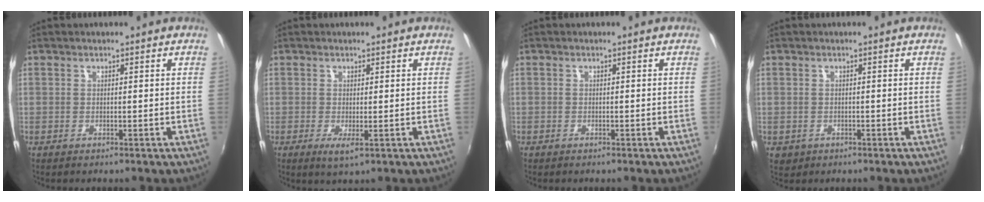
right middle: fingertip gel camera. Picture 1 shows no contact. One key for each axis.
{"total": 2.4, "fx": -0.4, "fy": 0.4, "fz": 2.3, "tx": -0.043, "ty": -0.009, "tz": -0.005}
{"total": 0.8, "fx": -0.5, "fy": 0.6, "fz": -0.1, "tx": -0.003, "ty": 0.003, "tz": -0.006}
{"total": 2.4, "fx": -0.7, "fy": 2.1, "fz": 1.0, "tx": -0.023, "ty": -0.003, "tz": -0.006}